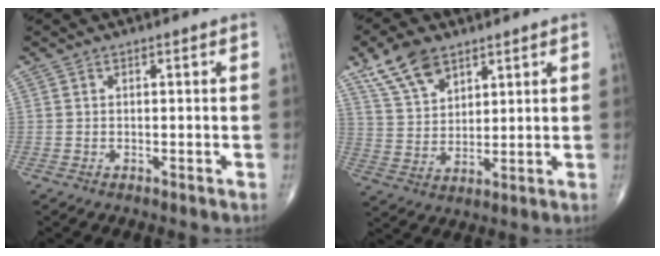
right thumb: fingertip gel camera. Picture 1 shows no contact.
{"total": 9.7, "force": [6.2, 5.3, 5.2], "torque": [-0.082, -0.026, 0.124]}